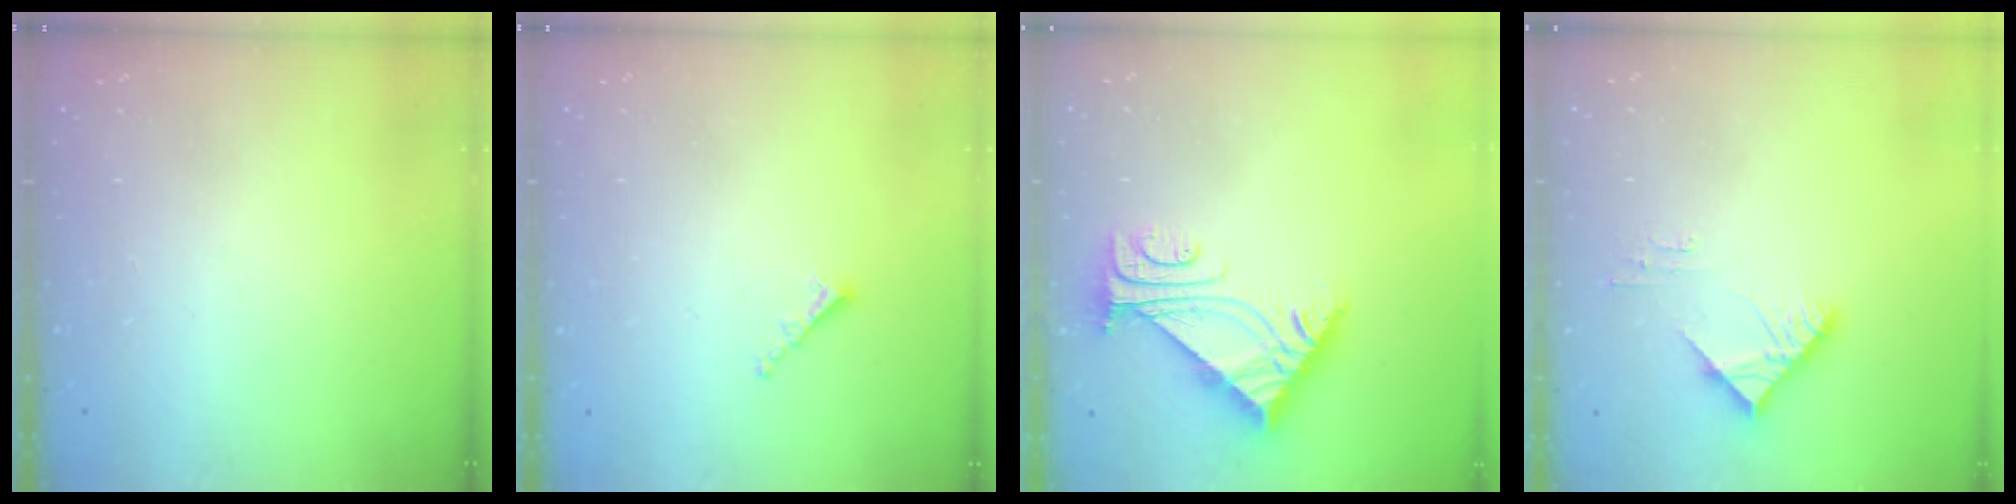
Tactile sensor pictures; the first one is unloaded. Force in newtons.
{"total": 1.2, "press": 1.1, "slide": 0.5}
{"total": 5.6, "press": 5.5, "slide": 0.8}
{"total": 5.2, "press": 5.1, "slide": 0.7}